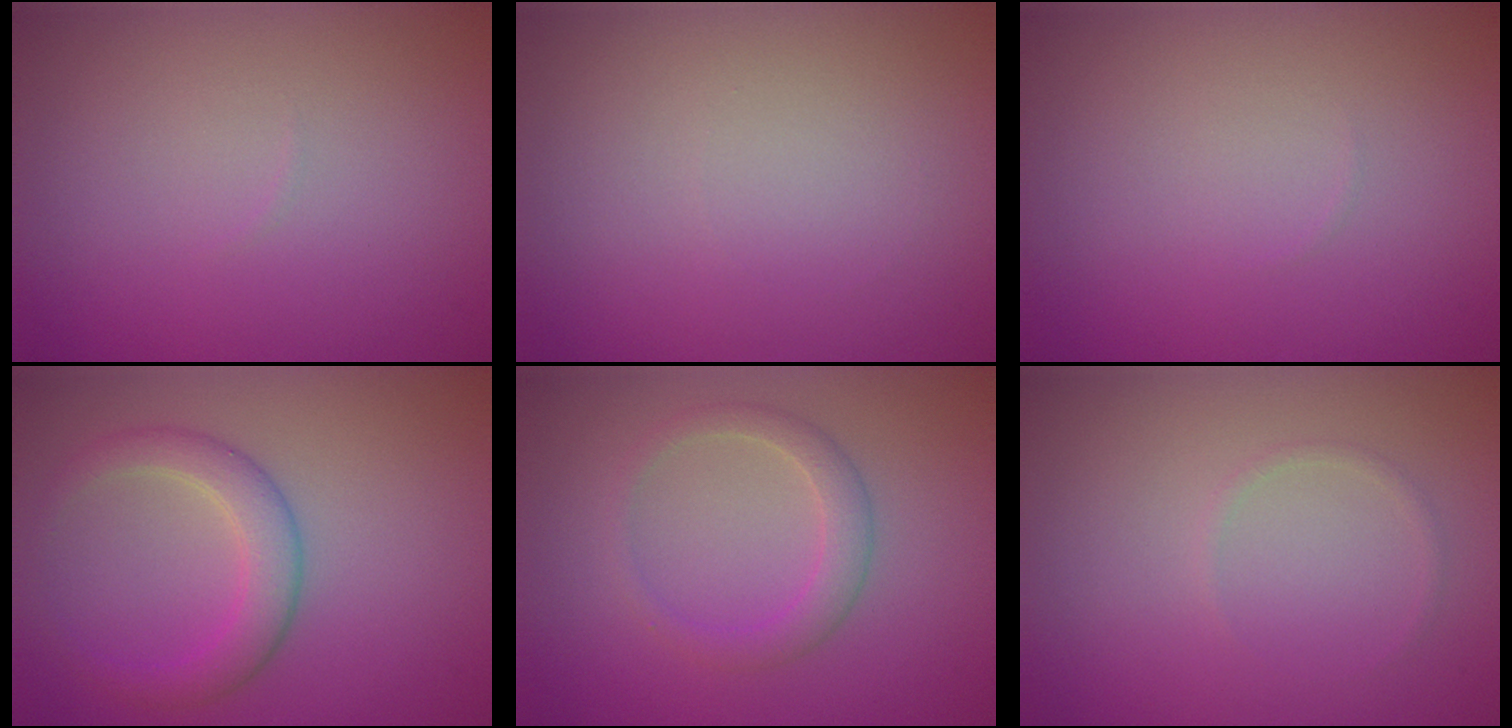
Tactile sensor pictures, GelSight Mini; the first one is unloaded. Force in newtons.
{"total": 0.0}
{"total": 0.0}
{"total": 3.5, "press": 3.5, "slide": 0.1}
{"total": 2.2, "press": 2.2, "slide": 0.1}
{"total": 0.7, "press": 0.7, "slide": 0.0}